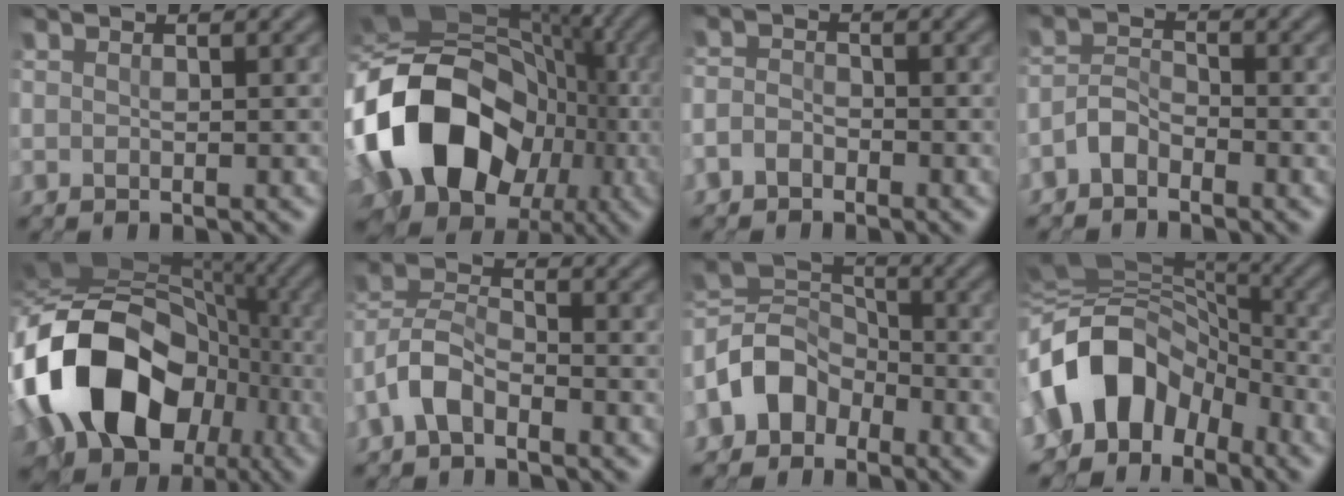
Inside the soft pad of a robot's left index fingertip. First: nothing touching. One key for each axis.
{"total": 17.5, "fx": -3.4, "fy": 13.2, "fz": 10.9, "tx": -0.224, "ty": -0.007, "tz": -0.052}
{"total": 1.7, "fx": -1.3, "fy": 0.9, "fz": 0.6, "tx": -0.014, "ty": 0.008, "tz": -0.032}
{"total": 2.1, "fx": -1.7, "fy": 0.8, "fz": 1.0, "tx": -0.024, "ty": 0.014, "tz": -0.040}
{"total": 15.5, "fx": -3.9, "fy": 11.4, "fz": 9.7, "tx": -0.177, "ty": -0.004, "tz": -0.062}
{"total": 3.9, "fx": -2.6, "fy": 1.7, "fz": 2.3, "tx": -0.055, "ty": 0.014, "tz": -0.060}
{"total": 5.2, "fx": -2.9, "fy": 3.8, "fz": 2.2, "tx": -0.038, "ty": 0.014, "tz": -0.065}
{"total": 12.1, "fx": -4.5, "fy": 8.7, "fz": 7.1, "tx": -0.126, "ty": 0.011, "tz": -0.089}